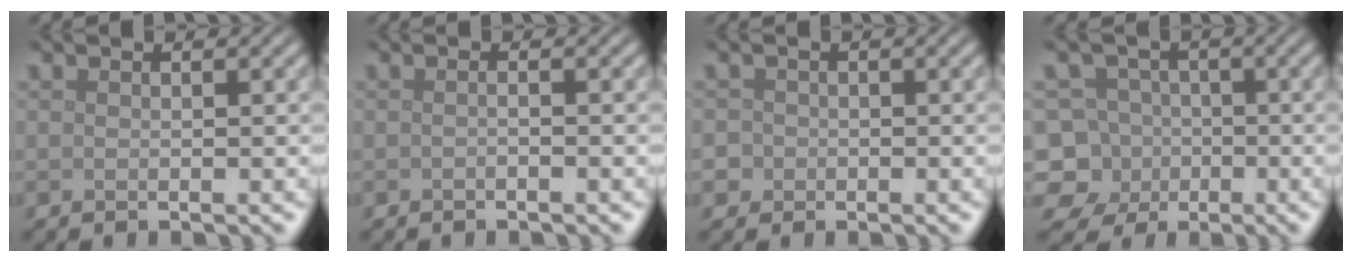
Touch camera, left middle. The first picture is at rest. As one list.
[{"total": 0.6, "force": [-0.3, 0.1, 0.6], "torque": [-0.010, -0.003, -0.008]}, {"total": 2.3, "force": [-0.7, 2.2, 0.4], "torque": [0.005, 0.007, -0.024]}, {"total": 8.4, "force": [-3.4, 7.3, 2.1], "torque": [-0.037, 0.000, -0.087]}]